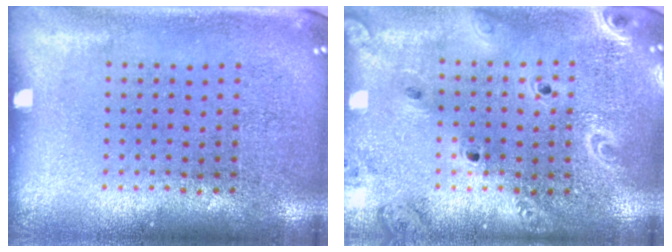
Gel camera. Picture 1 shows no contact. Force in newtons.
{"total": 2.2, "press": 2.0, "slide": 0.9}